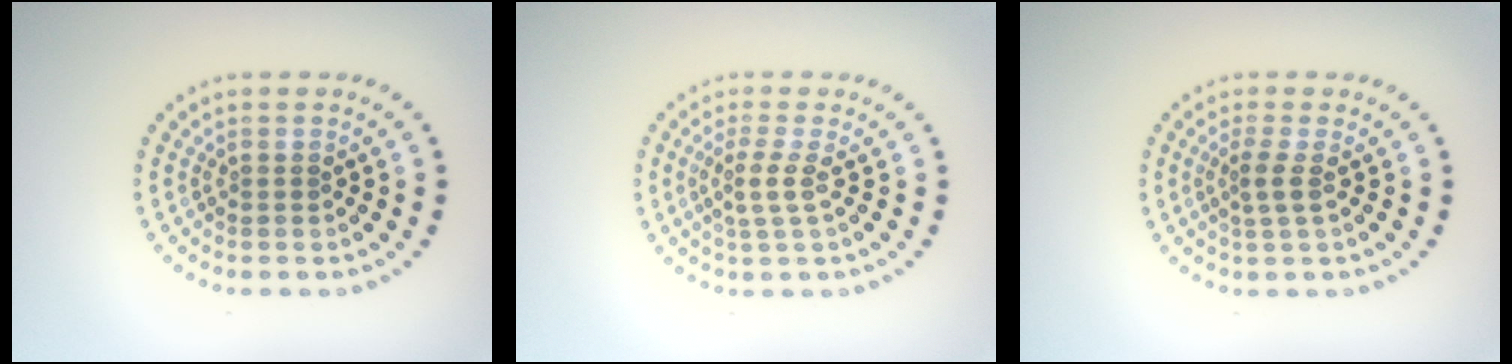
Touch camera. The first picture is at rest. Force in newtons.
{"total": 2.1, "press": 1.7, "slide": 1.3}
{"total": 1.6, "press": 1.2, "slide": 1.0}